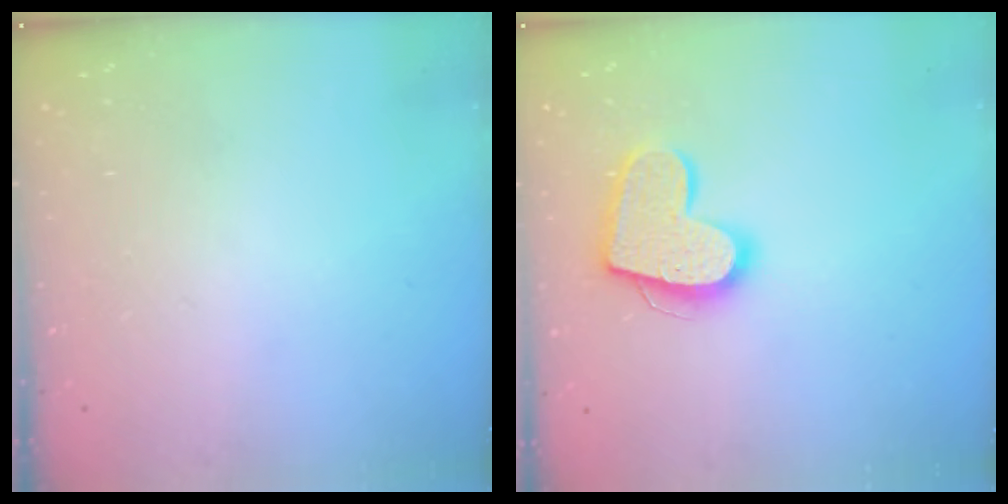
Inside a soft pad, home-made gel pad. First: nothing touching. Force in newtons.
{"total": 14.9, "press": 14.9, "slide": 1.0}